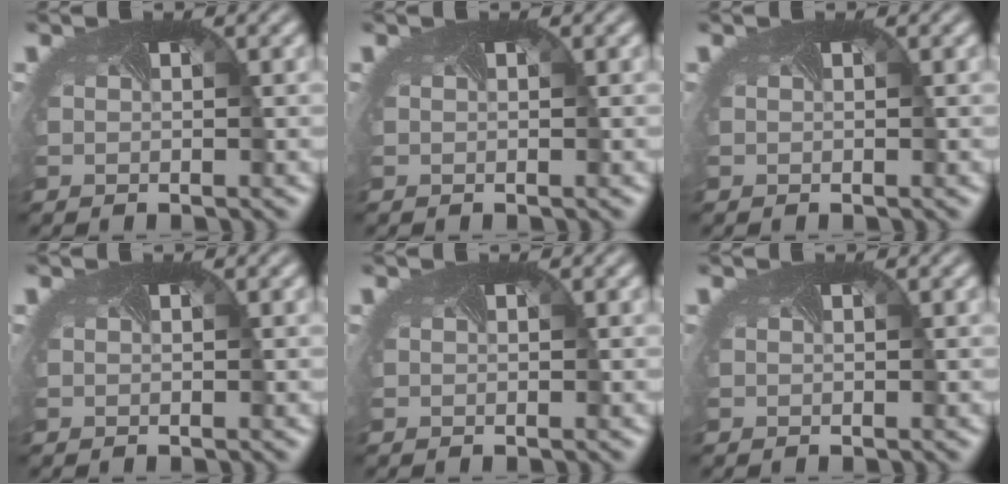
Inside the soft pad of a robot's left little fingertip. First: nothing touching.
{"total": 0.0}
{"total": 0.0}
{"total": 0.0}
{"total": 0.0}
{"total": 0.0}